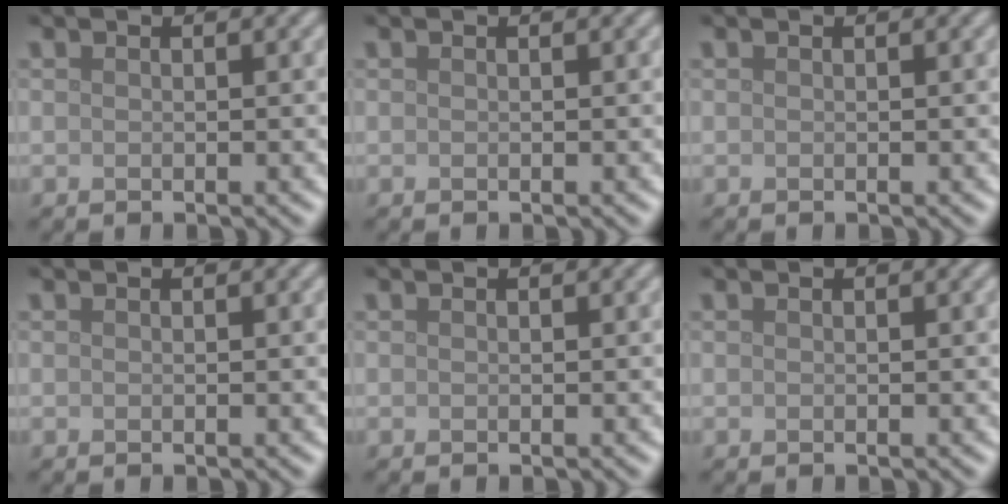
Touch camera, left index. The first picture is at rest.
{"total": 0.0}
{"total": 0.0}
{"total": 0.0}
{"total": 0.0}
{"total": 0.0}